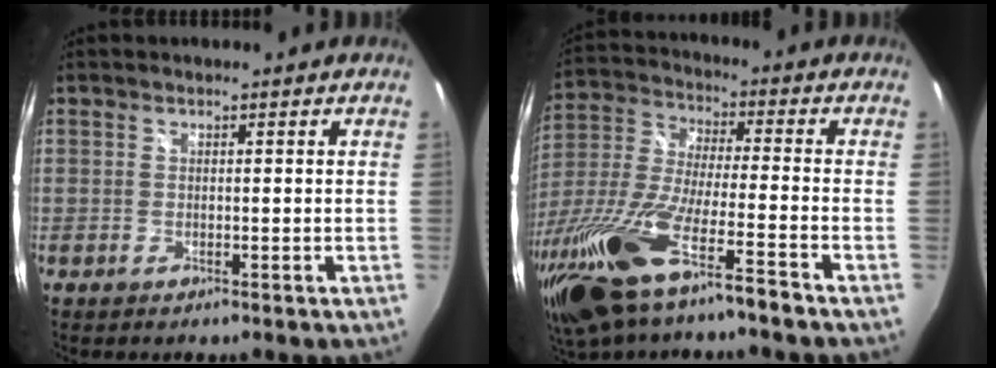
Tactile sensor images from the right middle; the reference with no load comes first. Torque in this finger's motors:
{"motor_torque": [1.05, -1.09, 0.52, 0.21]}